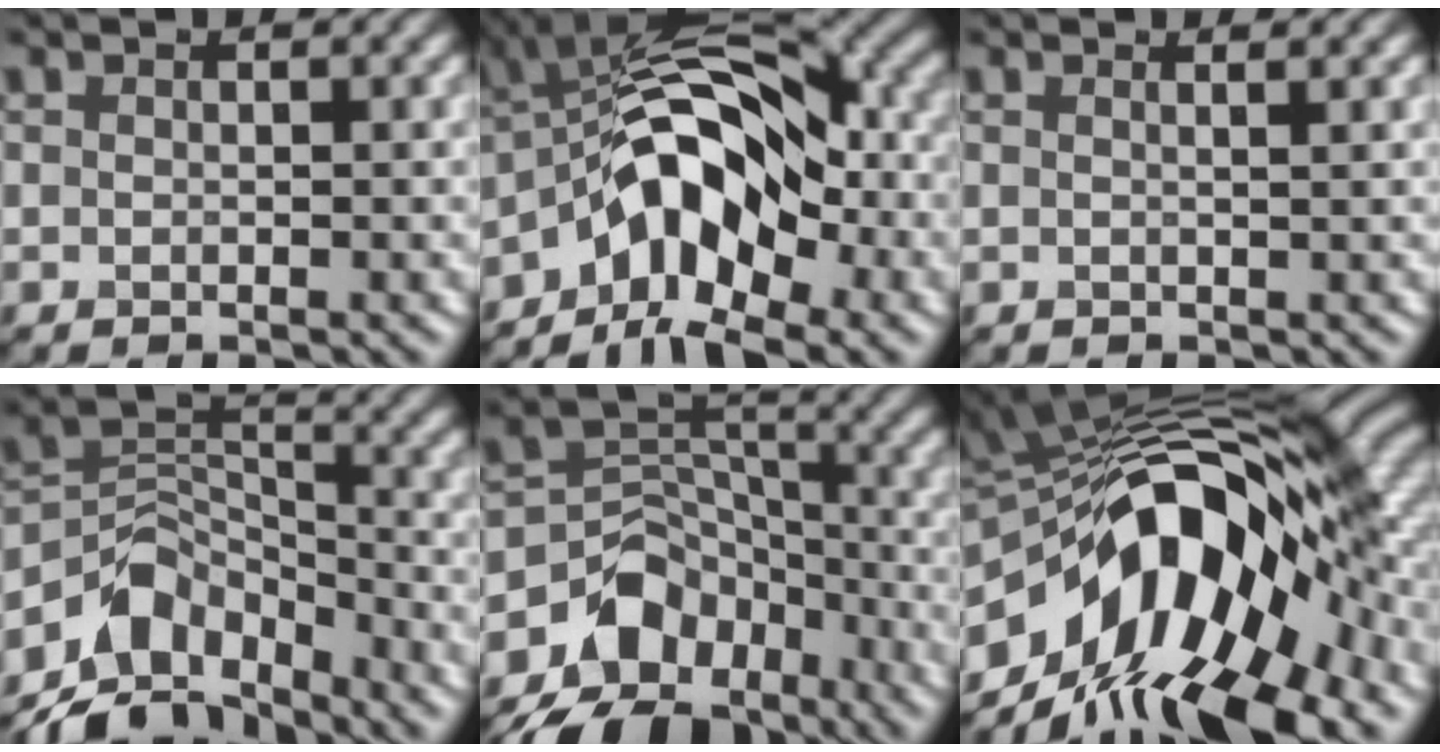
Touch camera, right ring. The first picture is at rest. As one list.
[{"total": 10.3, "force": [-3.9, 5.0, 8.1], "torque": [-0.120, 0.028, -0.081]}, {"total": 1.7, "force": [0.9, 0.7, 1.2], "torque": [-0.005, 0.004, -0.009]}, {"total": 7.9, "force": [-5.9, 4.2, 3.1], "torque": [-0.034, -0.002, -0.114]}, {"total": 11.2, "force": [-7.5, 7.1, 4.3], "torque": [-0.060, 0.008, -0.121]}, {"total": 16.1, "force": [-6.0, 8.0, 12.6], "torque": [-0.181, 0.010, -0.112]}]